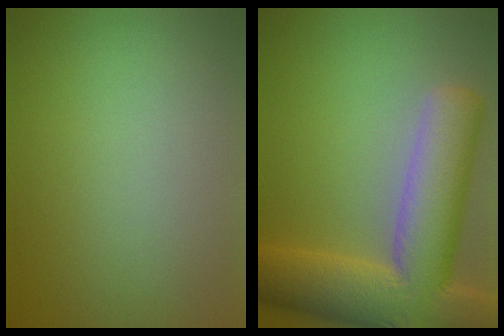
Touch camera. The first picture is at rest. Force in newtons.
{"total": 12.6, "press": 12.6, "slide": 1.1}